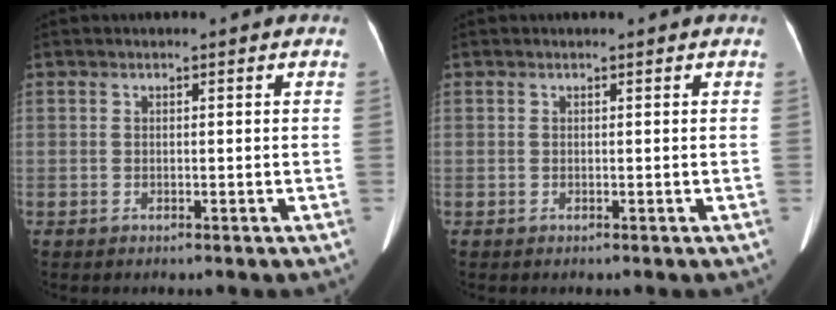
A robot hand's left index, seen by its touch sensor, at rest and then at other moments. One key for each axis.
{"total": 0.0}